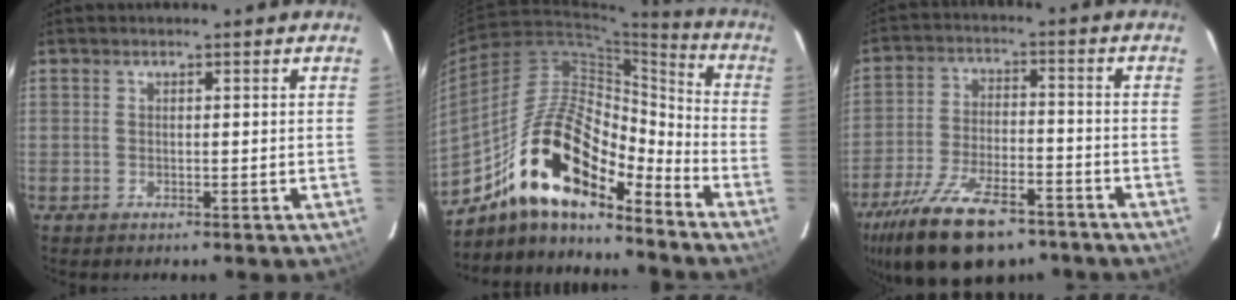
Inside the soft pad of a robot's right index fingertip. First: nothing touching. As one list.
[{"total": 18.1, "force": [-13.0, 6.0, 11.0], "torque": [-0.197, 0.011, -0.242]}, {"total": 19.2, "force": [-13.6, 7.9, 11.1], "torque": [-0.234, -0.032, -0.225]}]